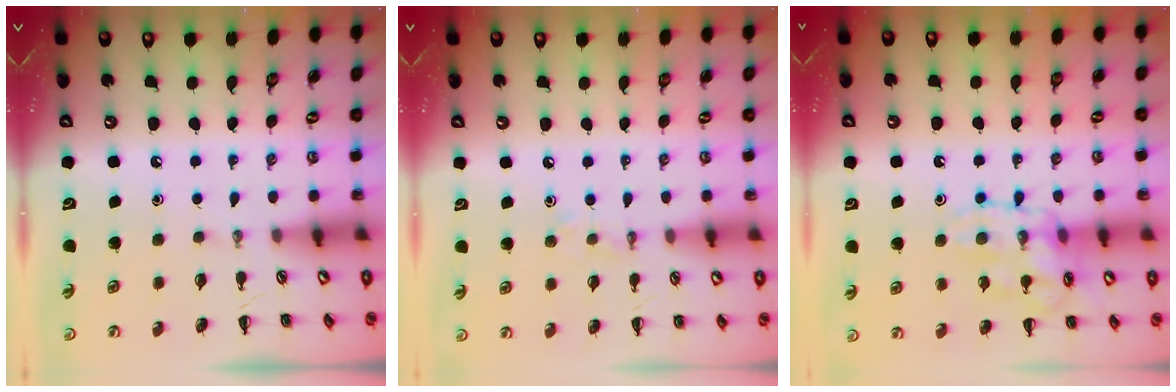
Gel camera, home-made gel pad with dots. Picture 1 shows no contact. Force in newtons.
{"total": 3.8, "press": 3.7, "slide": 1.2}
{"total": 14.2, "press": 14.2, "slide": 1.2}